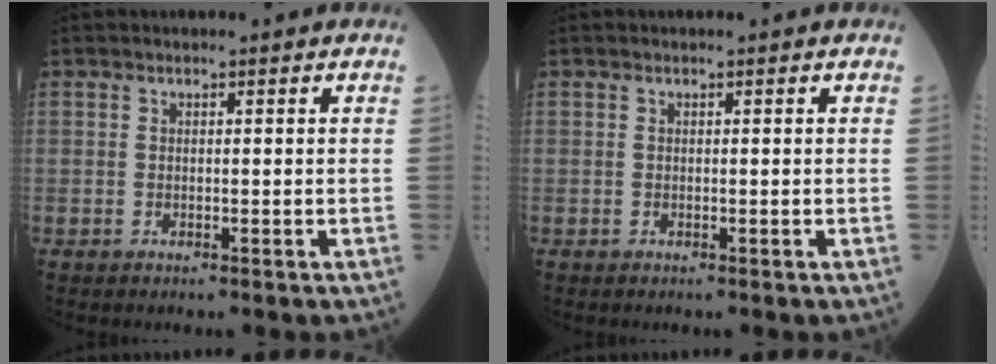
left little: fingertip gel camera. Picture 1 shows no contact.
{"total": 0.0}